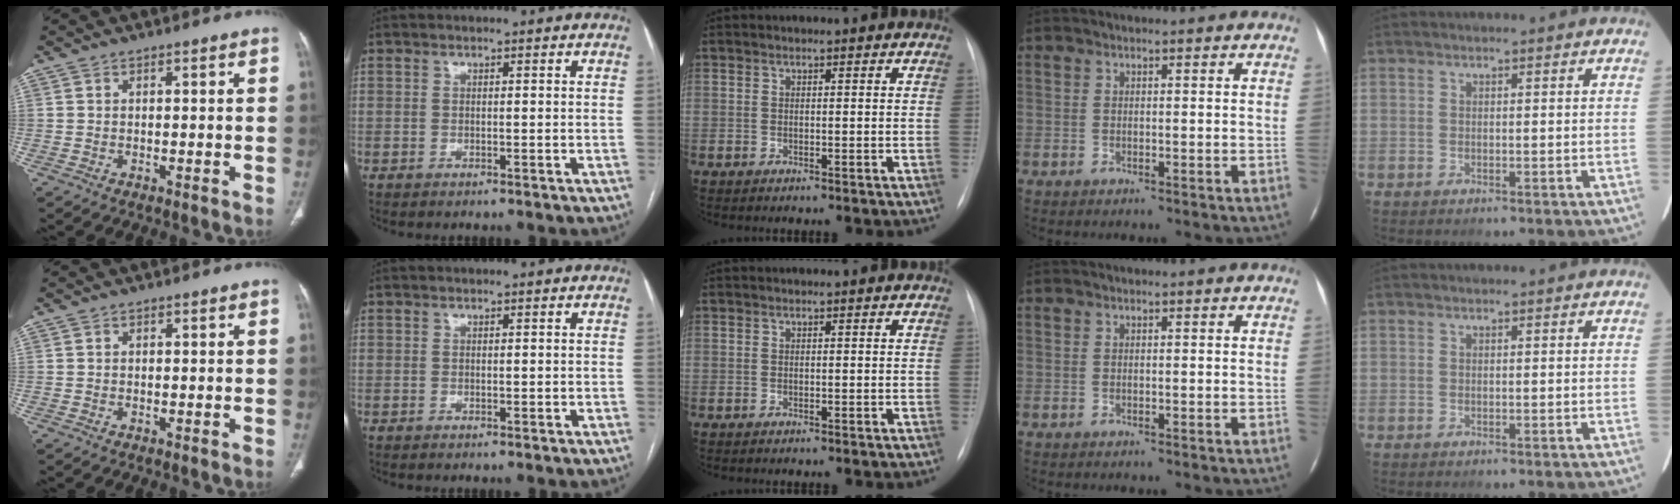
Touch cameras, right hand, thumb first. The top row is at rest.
{"index": {"total": 0.6, "force": [0.2, 0.4, 0.5], "torque": [-0.009, -0.002, 0.006]}}